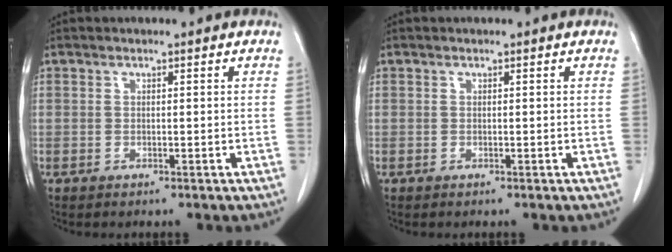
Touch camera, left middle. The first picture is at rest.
{"total": 0.0}